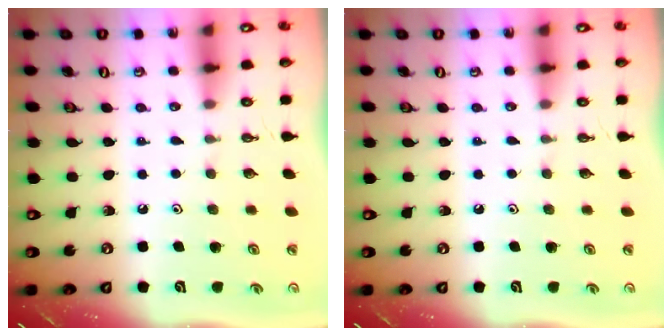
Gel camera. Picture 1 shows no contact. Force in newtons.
{"total": 0.0}